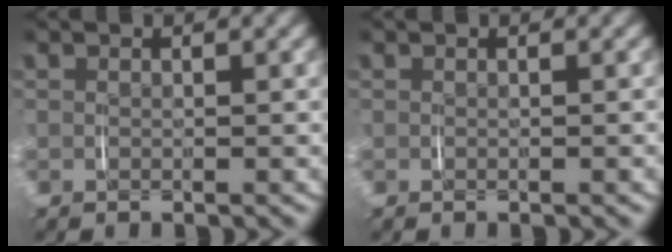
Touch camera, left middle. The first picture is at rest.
{"total": 0.0}